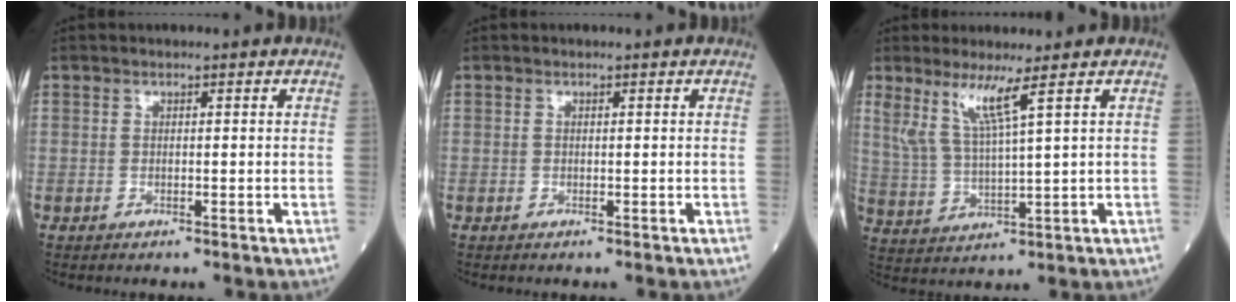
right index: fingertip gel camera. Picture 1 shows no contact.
{"total": 0.0}
{"total": 6.4, "force": [3.7, -0.6, 5.1], "torque": [-0.108, -0.008, 0.081]}